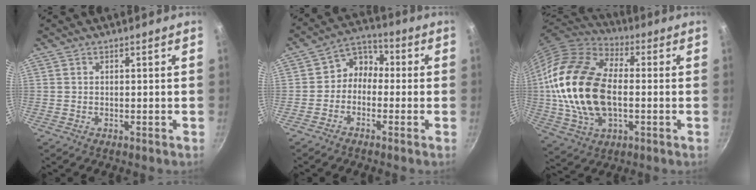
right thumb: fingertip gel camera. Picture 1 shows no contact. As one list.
[{"total": 6.1, "force": [-1.1, 5.0, 3.2], "torque": [-0.022, 0.033, -0.041]}, {"total": 22.5, "force": [-0.4, 14.0, 17.7], "torque": [-0.331, 0.021, -0.011]}]